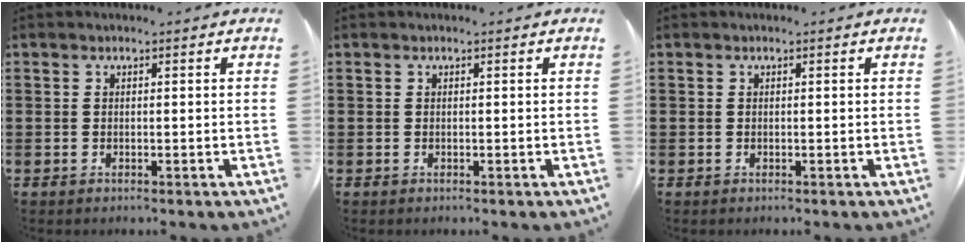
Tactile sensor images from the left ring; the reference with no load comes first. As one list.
[{"total": 0.0}, {"total": 0.0}]